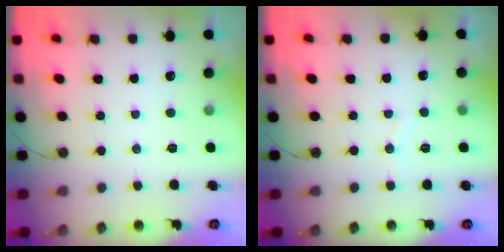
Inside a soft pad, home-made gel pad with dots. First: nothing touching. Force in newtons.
{"total": 3.0, "press": 3.0, "slide": 0.4}